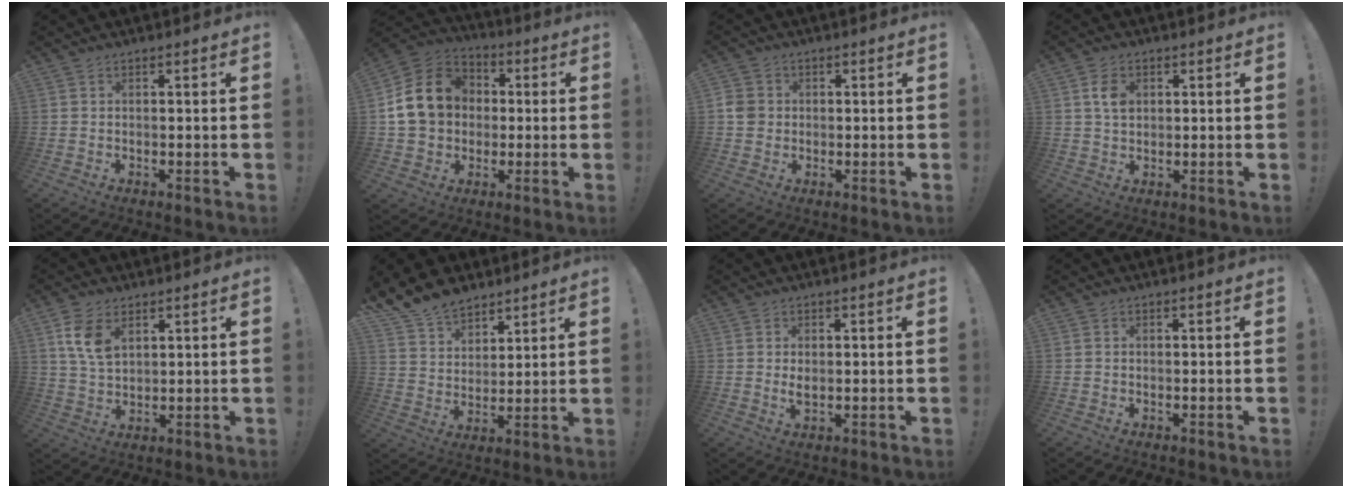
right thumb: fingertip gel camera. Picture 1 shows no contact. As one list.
[{"total": 17.0, "force": [2.3, 14.2, 9.0], "torque": [-0.138, 0.015, 0.055]}, {"total": 4.4, "force": [-0.2, 4.1, 1.5], "torque": [-0.023, 0.004, -0.003]}, {"total": 5.1, "force": [1.3, 3.5, 3.4], "torque": [-0.052, 0.003, 0.023]}, {"total": 8.4, "force": [4.1, 5.0, 5.3], "torque": [-0.095, -0.014, 0.078]}, {"total": 11.9, "force": [10.0, 5.9, 2.6], "torque": [-0.070, -0.071, 0.197]}, {"total": 1.8, "force": [0.5, 0.9, 1.5], "torque": [-0.014, -0.005, 0.005]}, {"total": 0.0}]